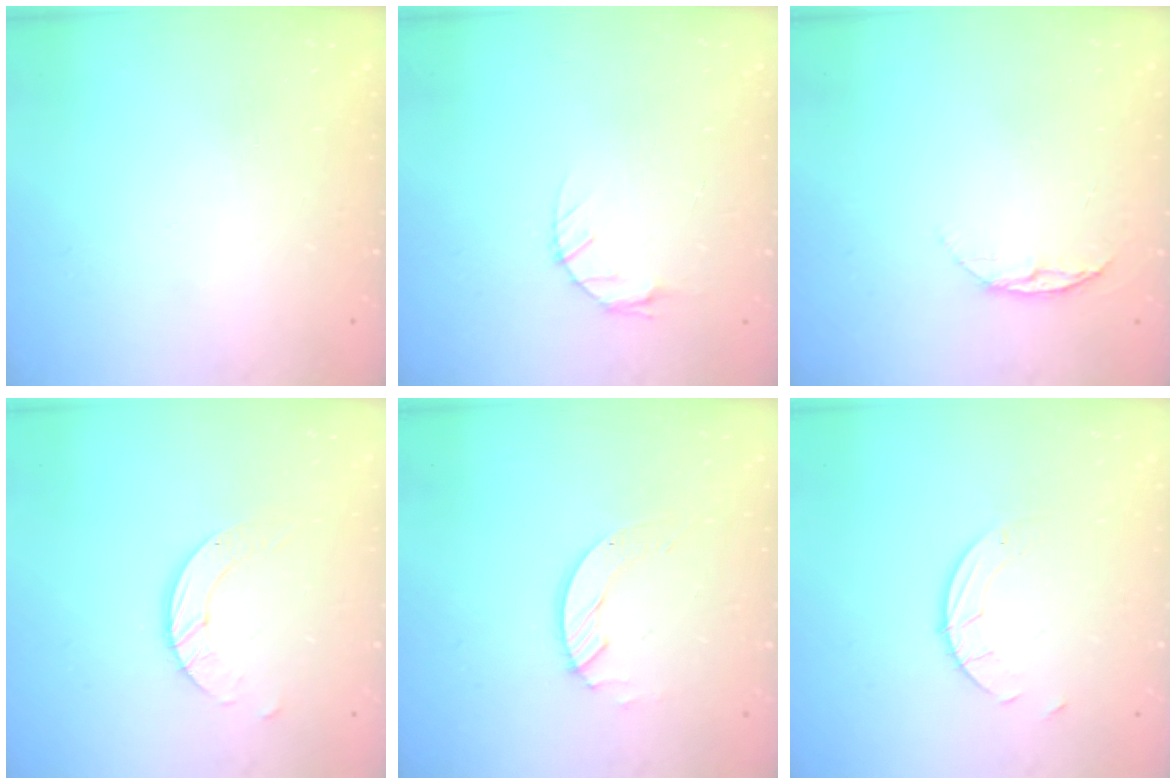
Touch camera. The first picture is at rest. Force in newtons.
{"total": 3.3, "press": 3.2, "slide": 0.5}
{"total": 6.4, "press": 6.3, "slide": 0.7}
{"total": 6.5, "press": 6.5, "slide": 0.5}
{"total": 4.2, "press": 4.2, "slide": 0.2}
{"total": 2.5, "press": 2.5, "slide": 0.2}